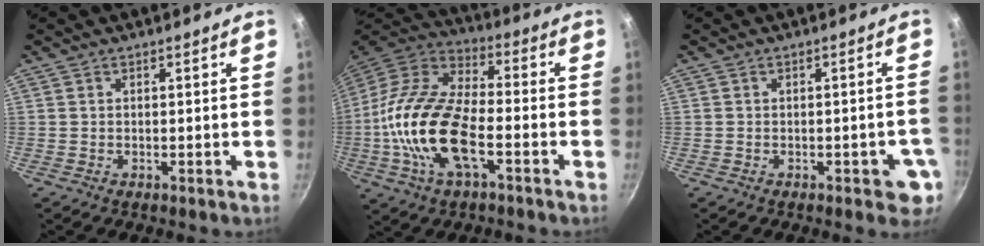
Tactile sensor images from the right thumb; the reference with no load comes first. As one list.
[{"total": 20.0, "force": [-5.2, 9.6, 16.8], "torque": [-0.320, 0.035, -0.114]}, {"total": 4.7, "force": [-1.5, 2.4, 3.7], "torque": [-0.024, 0.011, -0.015]}]